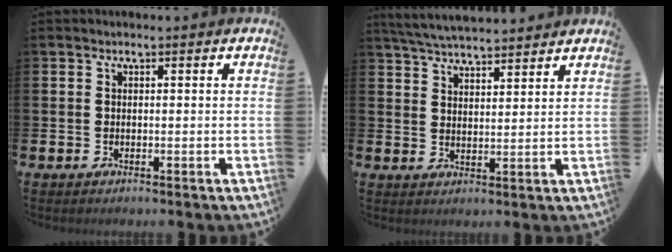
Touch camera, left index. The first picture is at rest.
{"total": 4.9, "force": [4.9, 0.3, 0.7], "torque": [-0.030, -0.023, 0.089]}